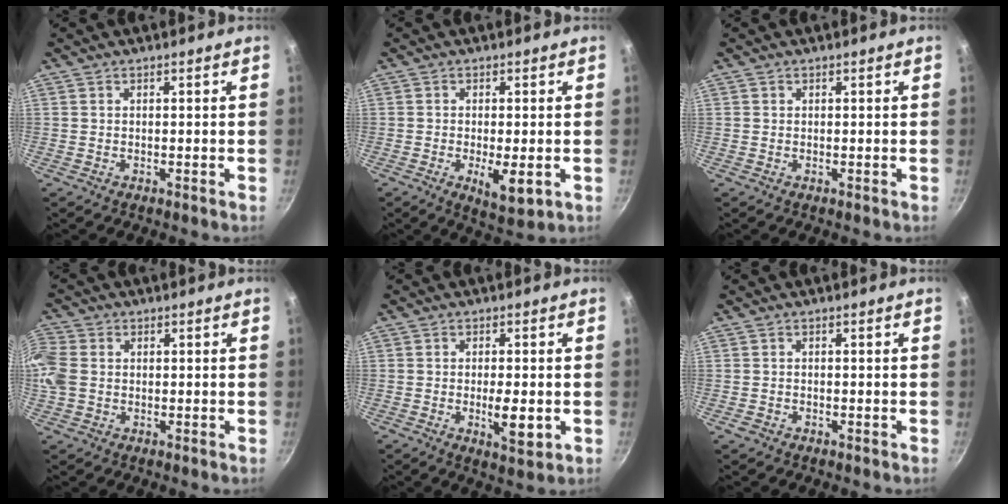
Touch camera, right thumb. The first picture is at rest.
{"total": 5.9, "force": [-1.6, 2.0, 5.3], "torque": [-0.085, -0.014, -0.020]}
{"total": 0.0}
{"total": 7.6, "force": [0.5, 5.9, 4.9], "torque": [-0.134, 0.014, 0.009]}
{"total": 6.6, "force": [-1.3, 2.4, 6.0], "torque": [-0.091, -0.009, -0.017]}
{"total": 1.0, "force": [-0.5, 0.8, 0.3], "torque": [-0.003, 0.005, -0.009]}